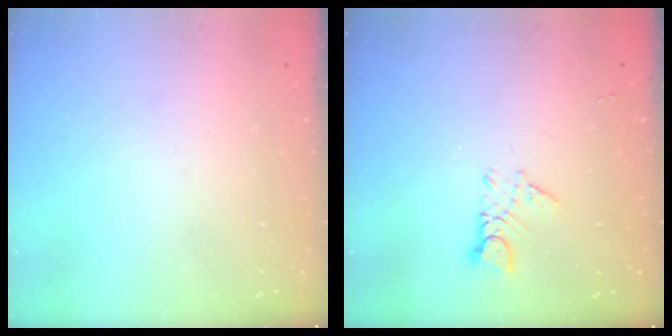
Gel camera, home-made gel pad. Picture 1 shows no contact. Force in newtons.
{"total": 2.4, "press": 2.4, "slide": 0.2}